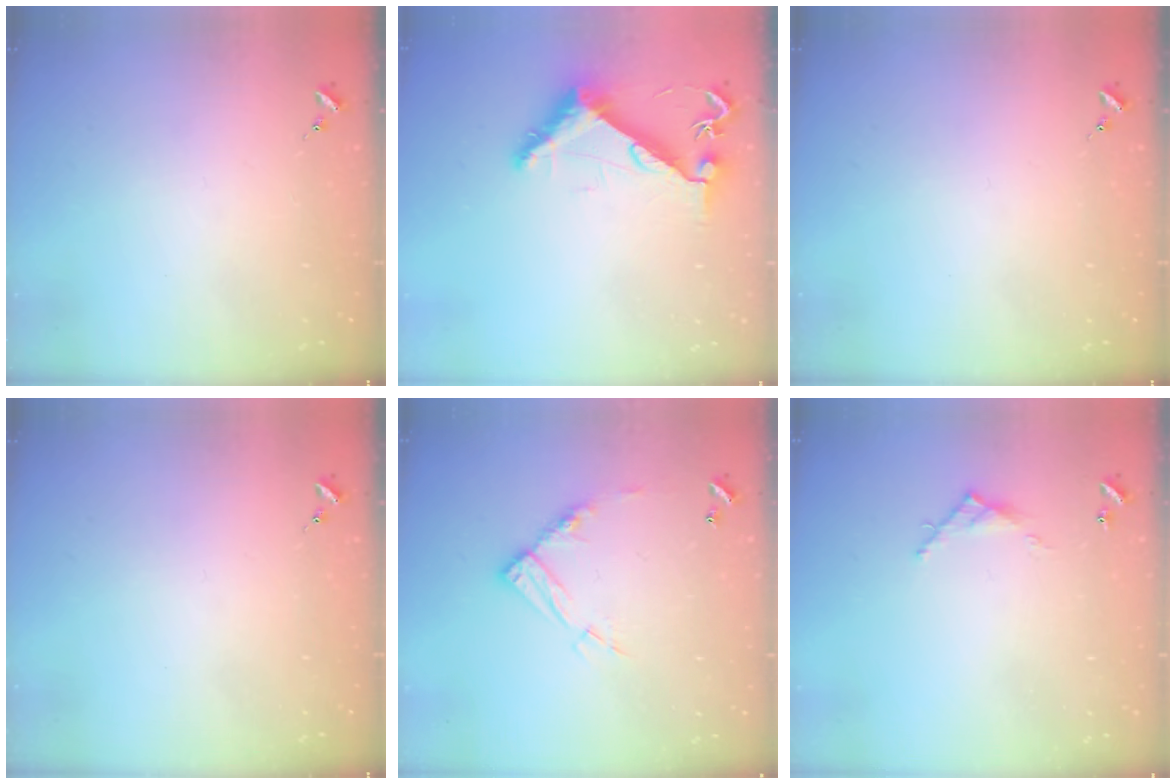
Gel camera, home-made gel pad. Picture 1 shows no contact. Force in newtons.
{"total": 7.9, "press": 7.9, "slide": 0.4}
{"total": 0.0}
{"total": 0.0}
{"total": 12.2, "press": 12.1, "slide": 0.9}
{"total": 5.5, "press": 5.5, "slide": 0.3}